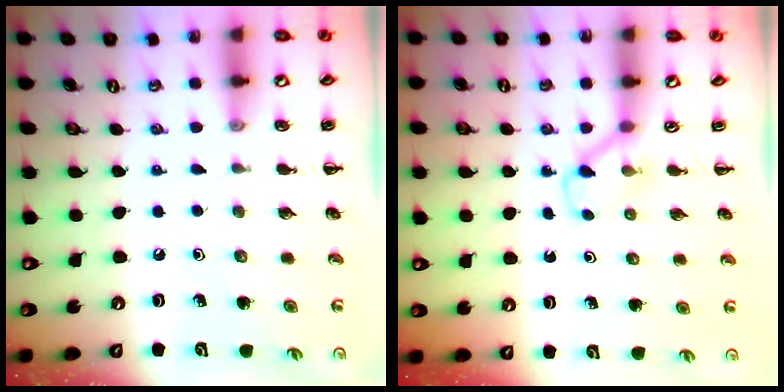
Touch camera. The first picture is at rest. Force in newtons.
{"total": 3.0, "press": 2.8, "slide": 0.9}